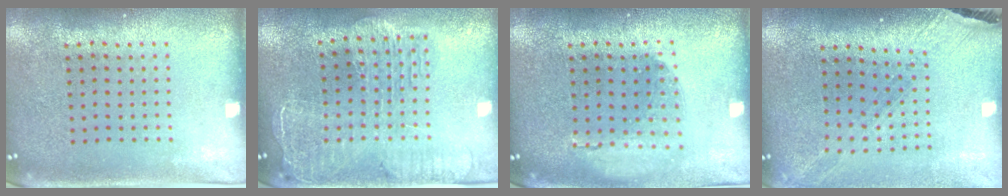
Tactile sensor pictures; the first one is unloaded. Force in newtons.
{"total": 2.5, "press": 2.2, "slide": 1.2}
{"total": 1.1, "press": 1.1, "slide": 0.2}
{"total": 1.5, "press": 1.4, "slide": 0.3}